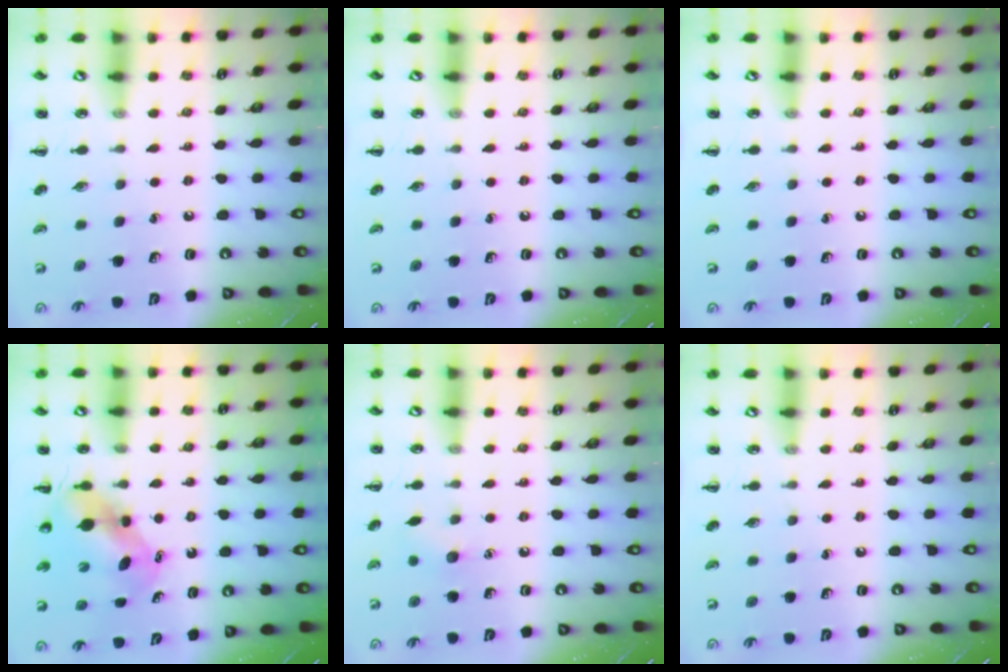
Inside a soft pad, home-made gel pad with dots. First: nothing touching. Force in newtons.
{"total": 0.0}
{"total": 0.0}
{"total": 5.1, "press": 5.1, "slide": 0.5}
{"total": 5.0, "press": 4.8, "slide": 1.4}
{"total": 0.0}